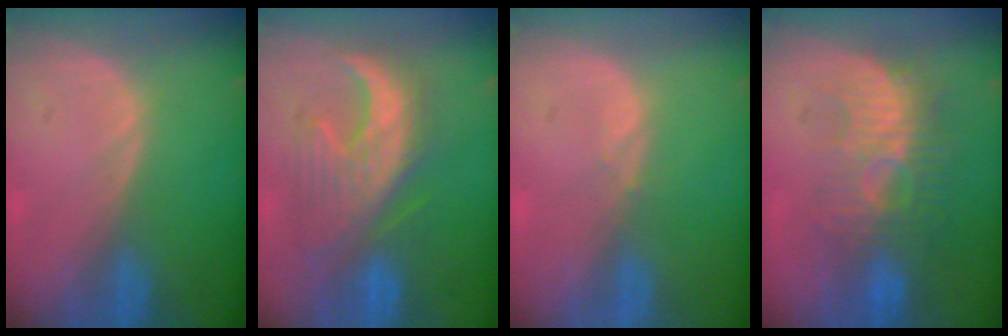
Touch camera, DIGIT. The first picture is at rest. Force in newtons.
{"total": 10.0, "press": 9.8, "slide": 1.9}
{"total": 0.5, "press": 0.5, "slide": 0.2}
{"total": 9.1, "press": 8.7, "slide": 2.6}